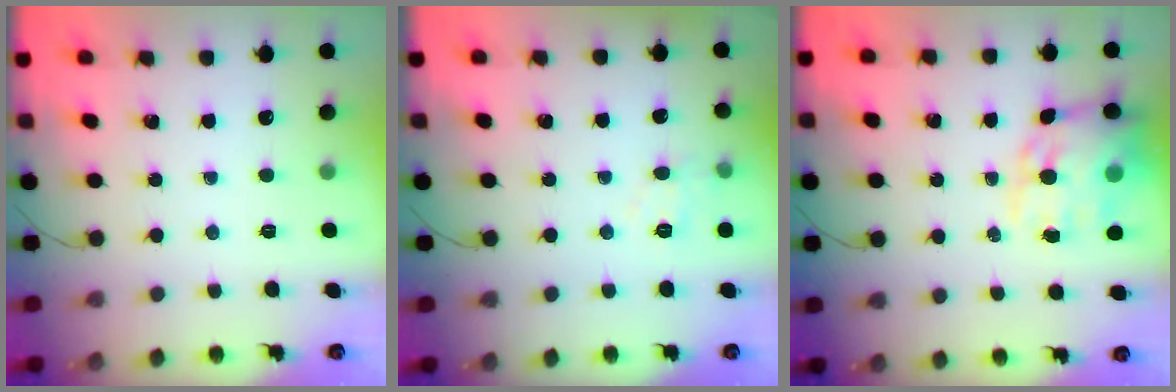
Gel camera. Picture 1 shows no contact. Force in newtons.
{"total": 8.3, "press": 8.1, "slide": 1.5}
{"total": 16.3, "press": 15.7, "slide": 4.5}